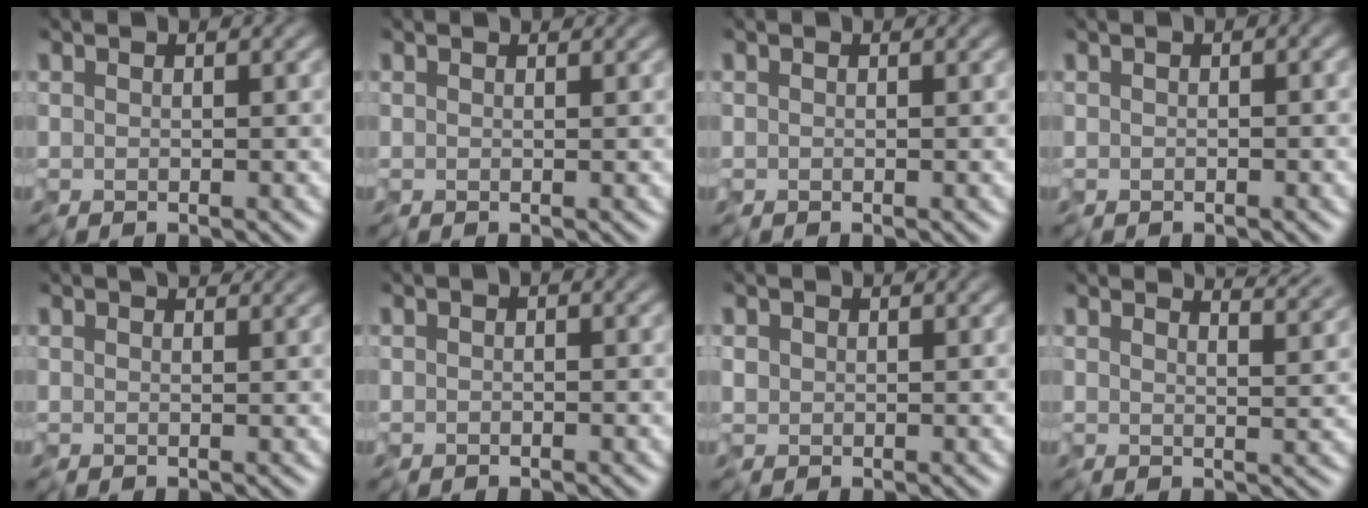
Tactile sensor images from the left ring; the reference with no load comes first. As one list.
[{"total": 1.2, "force": [1.0, 0.4, 0.6], "torque": [-0.004, 0.006, 0.003]}, {"total": 0.0}, {"total": 1.6, "force": [0.5, 0.9, 1.2], "torque": [-0.022, 0.013, -0.002]}, {"total": 2.8, "force": [2.1, 1.1, 1.5], "torque": [-0.021, 0.015, 0.013]}, {"total": 1.3, "force": [0.1, 0.8, 1.0], "torque": [-0.017, 0.007, -0.009]}, {"total": 0.8, "force": [0.2, 0.7, 0.2], "torque": [-0.008, 0.002, 0.005]}, {"total": 6.5, "force": [5.4, 2.0, 3.1], "torque": [-0.017, 0.029, 0.029]}]